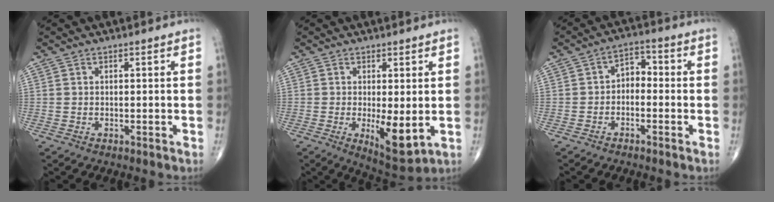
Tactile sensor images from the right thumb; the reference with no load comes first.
{"total": 7.7, "force": [-1.1, 2.8, 7.1], "torque": [-0.107, -0.024, -0.008]}
{"total": 4.4, "force": [-0.9, 3.0, 3.0], "torque": [-0.031, 0.028, -0.030]}